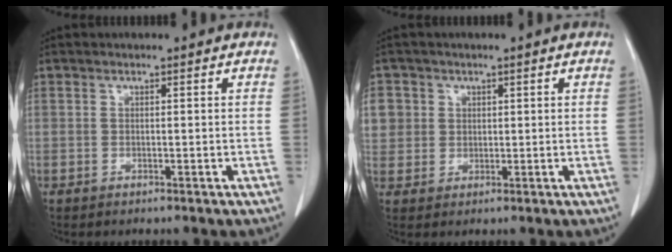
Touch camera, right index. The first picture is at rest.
{"total": 5.3, "force": [1.5, 5.1, 0.7], "torque": [-0.011, 0.014, 0.036]}